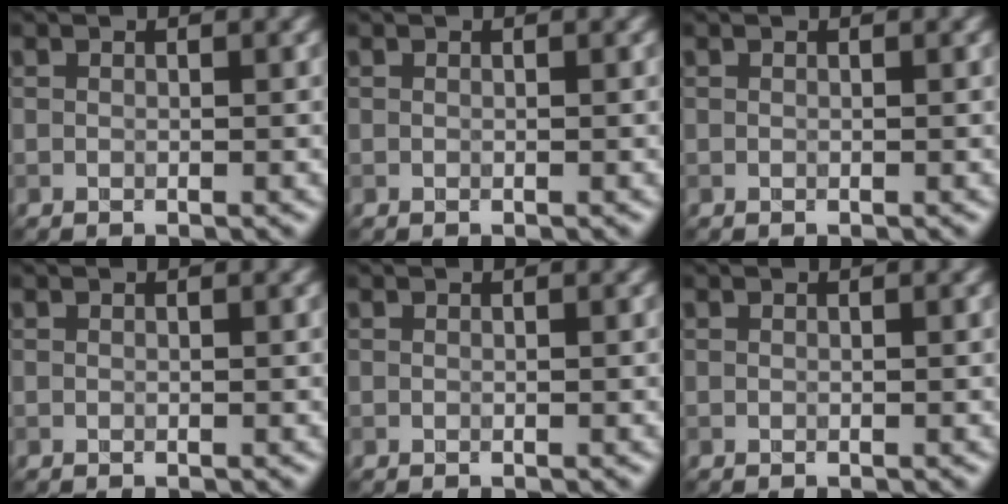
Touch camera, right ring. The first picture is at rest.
{"total": 0.0}
{"total": 0.0}
{"total": 0.0}
{"total": 0.0}
{"total": 0.0}